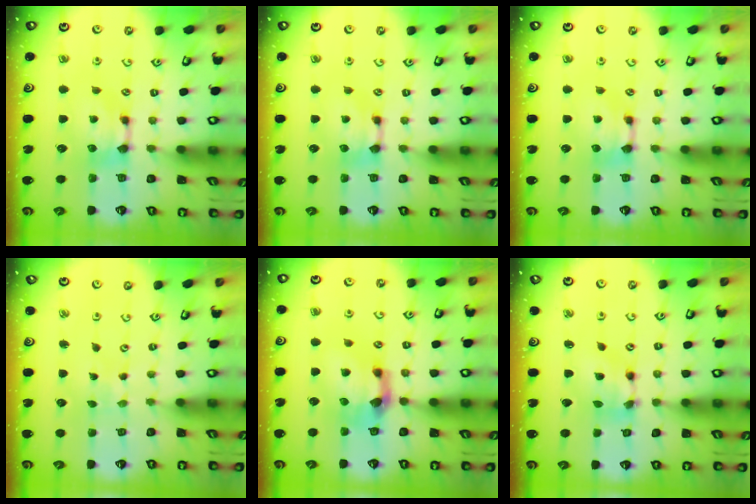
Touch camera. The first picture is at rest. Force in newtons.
{"total": 0.0}
{"total": 0.0}
{"total": 5.8, "press": 5.8, "slide": 0.3}
{"total": 4.6, "press": 4.1, "slide": 2.1}
{"total": 5.3, "press": 4.9, "slide": 1.8}